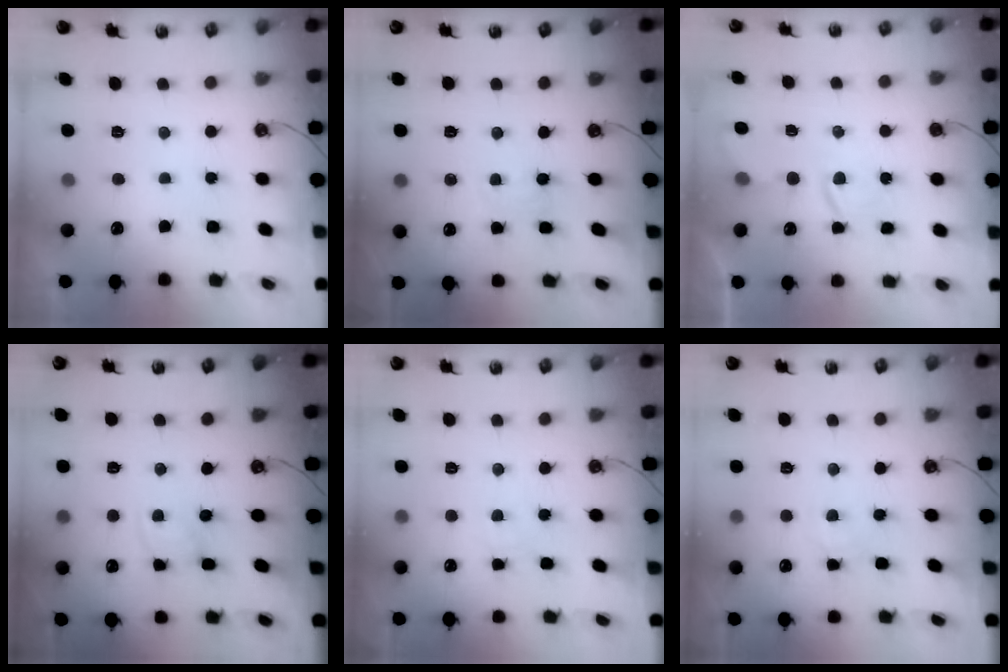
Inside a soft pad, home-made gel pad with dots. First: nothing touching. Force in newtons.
{"total": 1.7, "press": 1.7, "slide": 0.2}
{"total": 3.3, "press": 3.3, "slide": 0.6}
{"total": 2.4, "press": 2.4, "slide": 0.2}
{"total": 3.7, "press": 3.6, "slide": 0.5}
{"total": 3.3, "press": 3.2, "slide": 0.5}